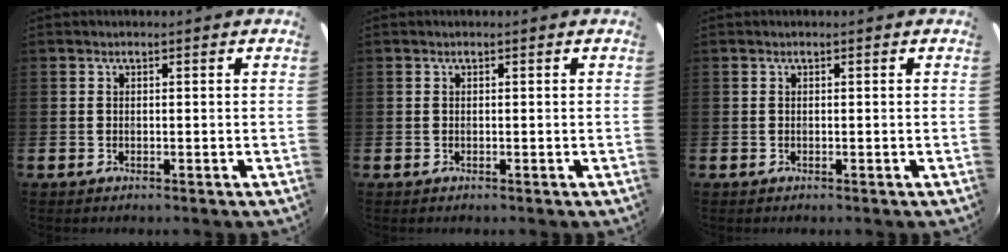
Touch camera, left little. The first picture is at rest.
{"total": 0.0}
{"total": 0.0}